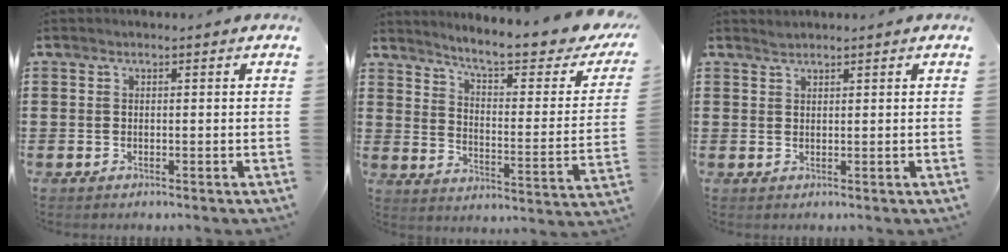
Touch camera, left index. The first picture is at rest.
{"total": 7.2, "force": [6.0, 0.1, 3.9], "torque": [-0.095, -0.048, 0.094]}
{"total": 1.0, "force": [1.0, 0.1, 0.2], "torque": [-0.006, -0.002, 0.019]}